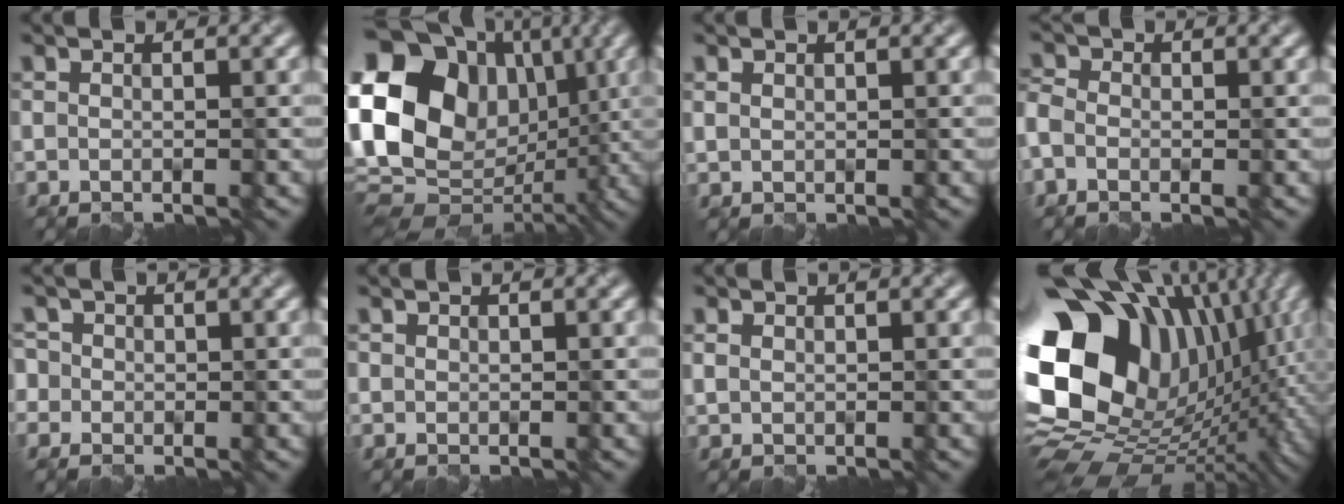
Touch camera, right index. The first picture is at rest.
{"total": 17.9, "force": [3.0, 14.4, 10.3], "torque": [-0.212, 0.030, 0.063]}
{"total": 0.8, "force": [0.4, -0.3, -0.7], "torque": [-0.005, 0.004, 0.017]}
{"total": 2.3, "force": [-0.9, 1.7, 1.2], "torque": [-0.038, 0.011, -0.018]}
{"total": 1.6, "force": [-0.4, 1.6, 0.1], "torque": [-0.006, 0.015, -0.010]}
{"total": 0.9, "force": [0.2, -0.2, -0.8], "torque": [-0.002, 0.004, 0.011]}
{"total": 0.7, "force": [0.4, 0.0, -0.5], "torque": [-0.007, 0.004, 0.020]}
{"total": 18.5, "force": [2.0, 13.6, 12.3], "torque": [-0.274, -0.019, 0.056]}